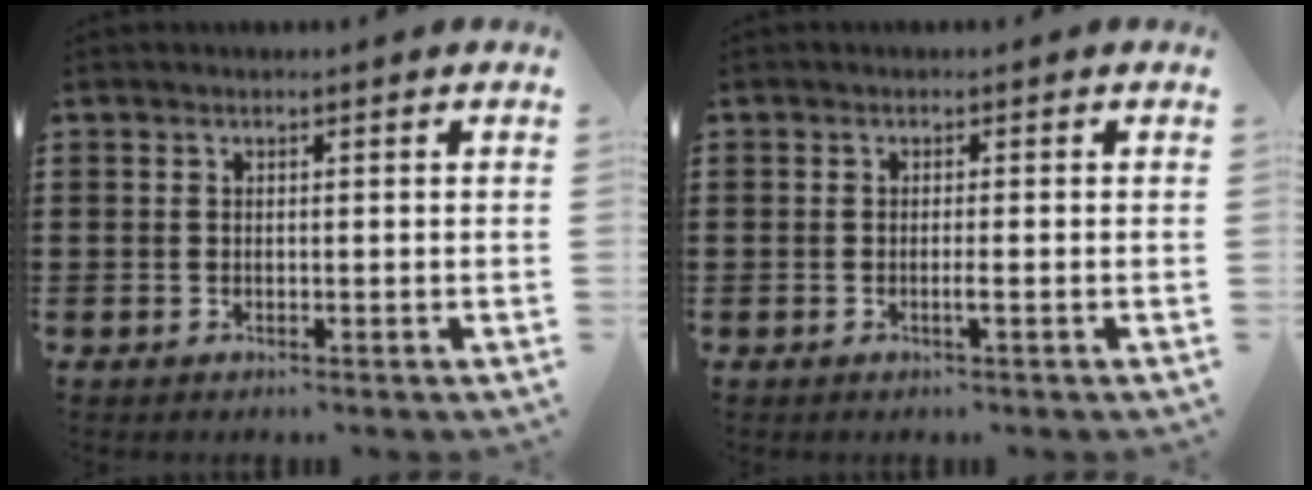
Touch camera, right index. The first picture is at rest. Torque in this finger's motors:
{"motor_torque": [0.12, 0.58, 0.05, 0.00]}